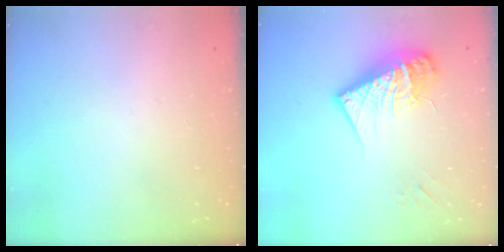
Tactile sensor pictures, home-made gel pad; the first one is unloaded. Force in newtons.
{"total": 15.6, "press": 15.5, "slide": 1.6}